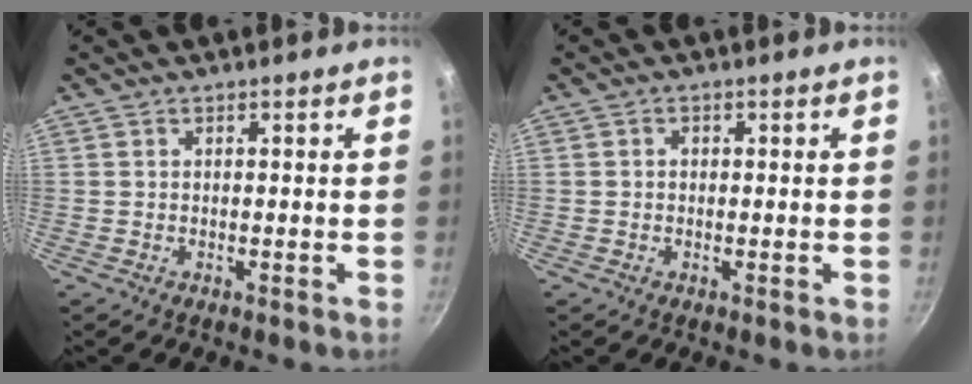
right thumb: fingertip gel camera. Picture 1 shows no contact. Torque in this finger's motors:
{"motor_torque": [-0.42, 0.15, -0.37, 0.20, -0.06]}